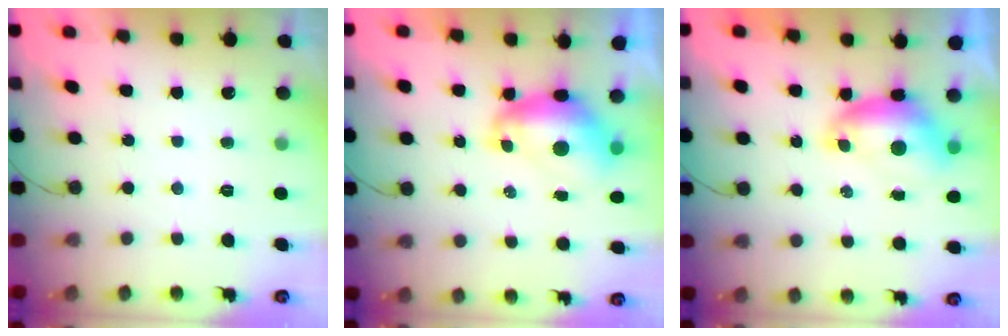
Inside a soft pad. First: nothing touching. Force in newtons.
{"total": 8.3, "press": 8.2, "slide": 0.9}
{"total": 7.9, "press": 7.9, "slide": 1.0}